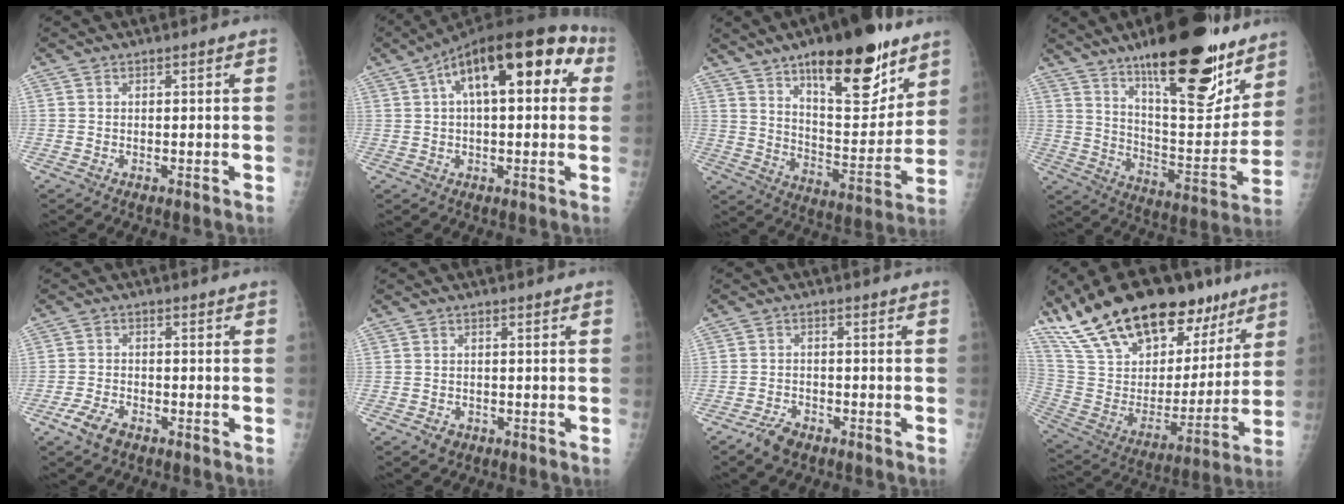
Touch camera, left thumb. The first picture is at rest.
{"total": 20.0, "force": [6.2, 8.8, 16.9], "torque": [-0.233, 0.043, 0.086]}
{"total": 22.6, "force": [13.8, 8.3, 15.8], "torque": [-0.194, -0.072, 0.220]}
{"total": 26.0, "force": [17.1, 8.2, 17.8], "torque": [-0.220, -0.086, 0.268]}
{"total": 4.5, "force": [-2.8, 2.4, 2.6], "torque": [-0.055, 0.006, -0.051]}
{"total": 1.8, "force": [-0.9, 1.4, 0.6], "torque": [-0.003, 0.002, -0.009]}
{"total": 3.9, "force": [-2.8, 2.1, 1.7], "torque": [-0.031, 0.009, -0.047]}
{"total": 30.3, "force": [20.5, 13.6, 17.8], "torque": [-0.279, -0.040, 0.350]}